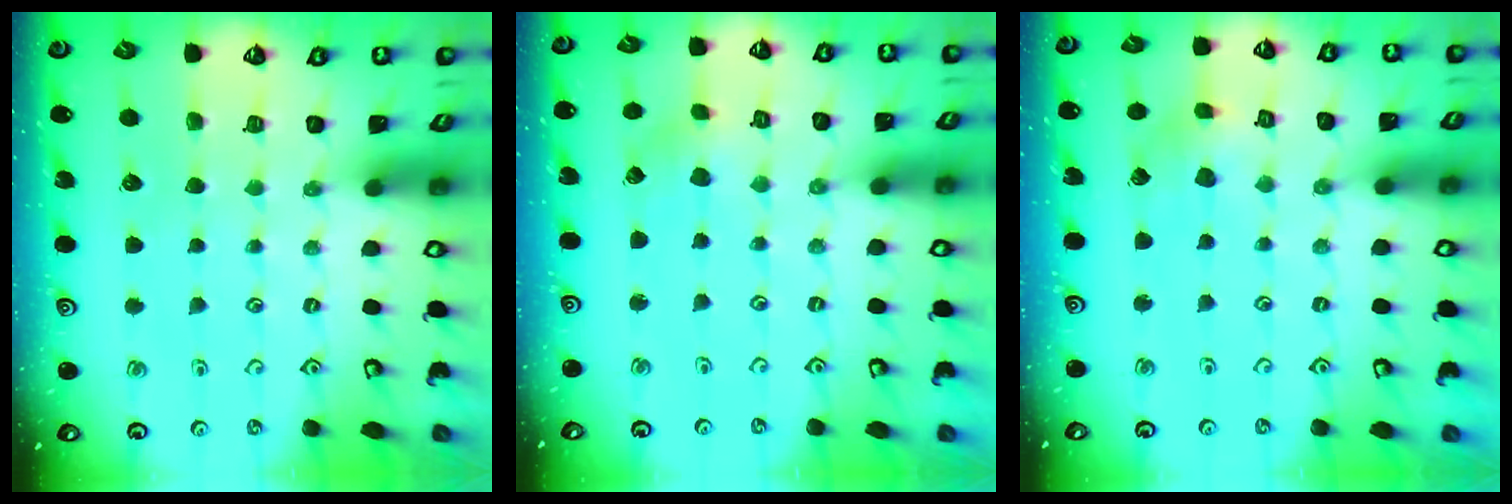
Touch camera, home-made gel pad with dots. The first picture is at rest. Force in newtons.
{"total": 2.1, "press": 2.1, "slide": 0.2}
{"total": 4.7, "press": 4.6, "slide": 0.6}